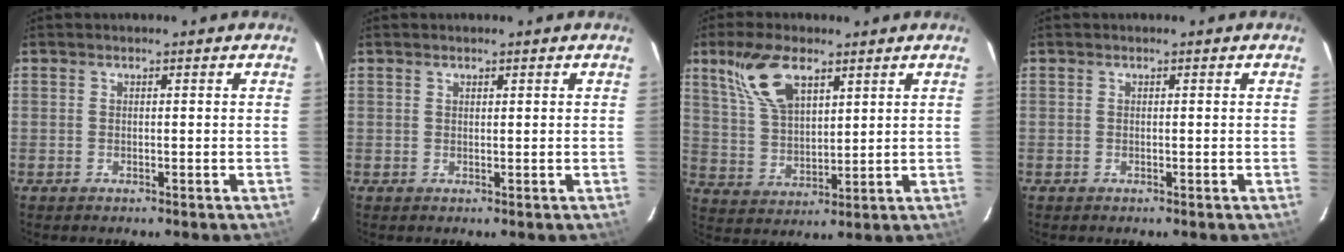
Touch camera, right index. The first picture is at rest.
{"total": 0.5, "force": [0.5, 0.2, 0.1], "torque": [-0.002, 0.002, 0.009]}
{"total": 10.9, "force": [6.2, 4.9, 7.4], "torque": [-0.146, 0.016, 0.130]}
{"total": 0.0}